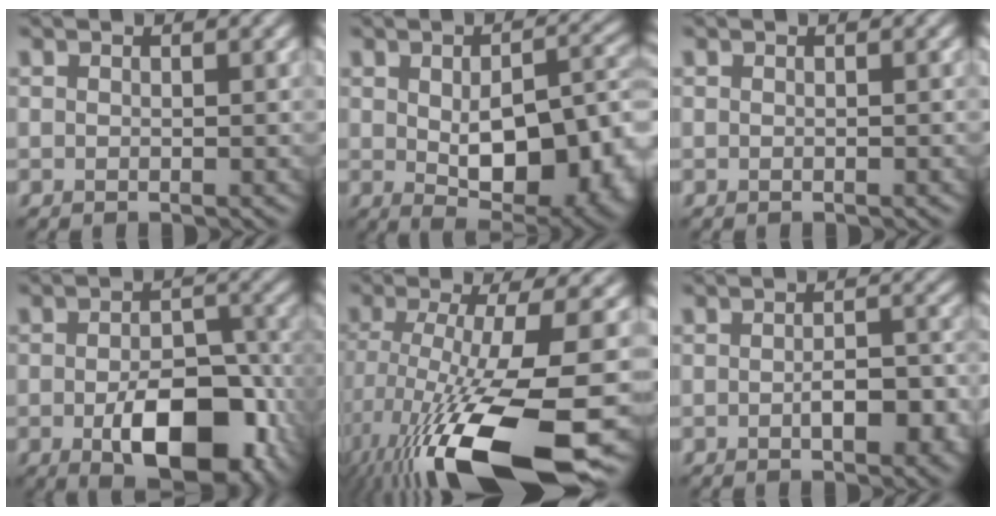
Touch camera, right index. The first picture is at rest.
{"total": 12.1, "force": [-1.6, 6.4, 10.2], "torque": [-0.146, -0.026, -0.007]}
{"total": 0.0}
{"total": 9.3, "force": [-3.7, 4.7, 7.2], "torque": [-0.106, -0.006, -0.051]}
{"total": 15.8, "force": [-7.2, 4.0, 13.5], "torque": [-0.265, -0.036, -0.105]}
{"total": 4.0, "force": [-1.1, 1.6, 3.4], "torque": [-0.055, -0.003, -0.014]}